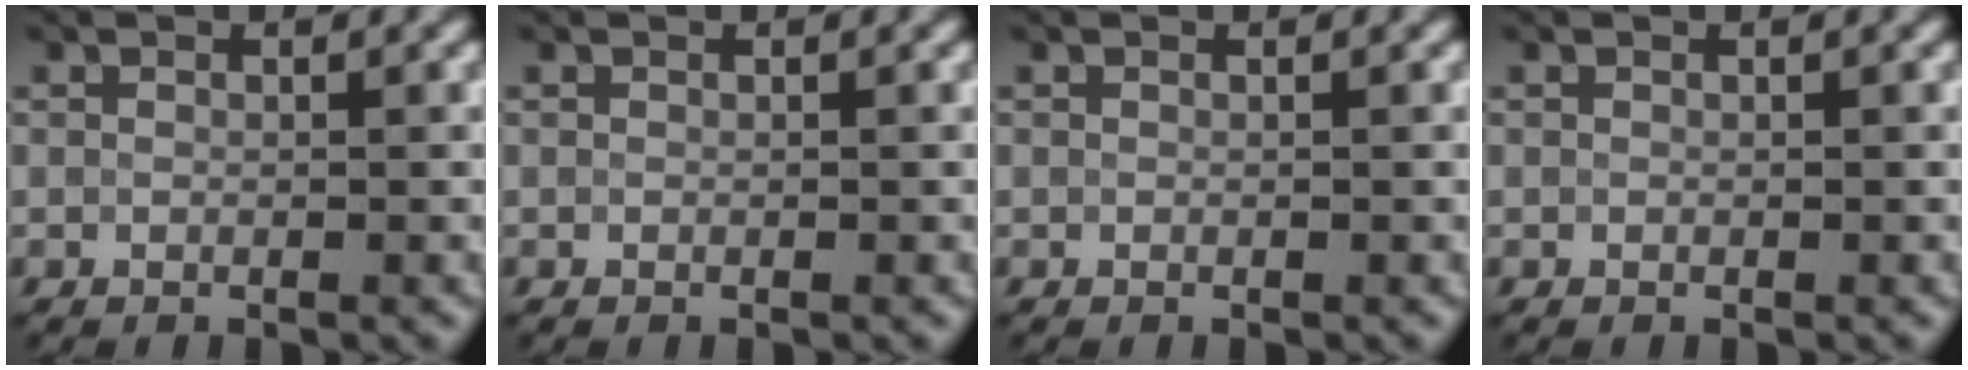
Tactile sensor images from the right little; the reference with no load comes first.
{"total": 0.0}
{"total": 0.0}
{"total": 0.0}